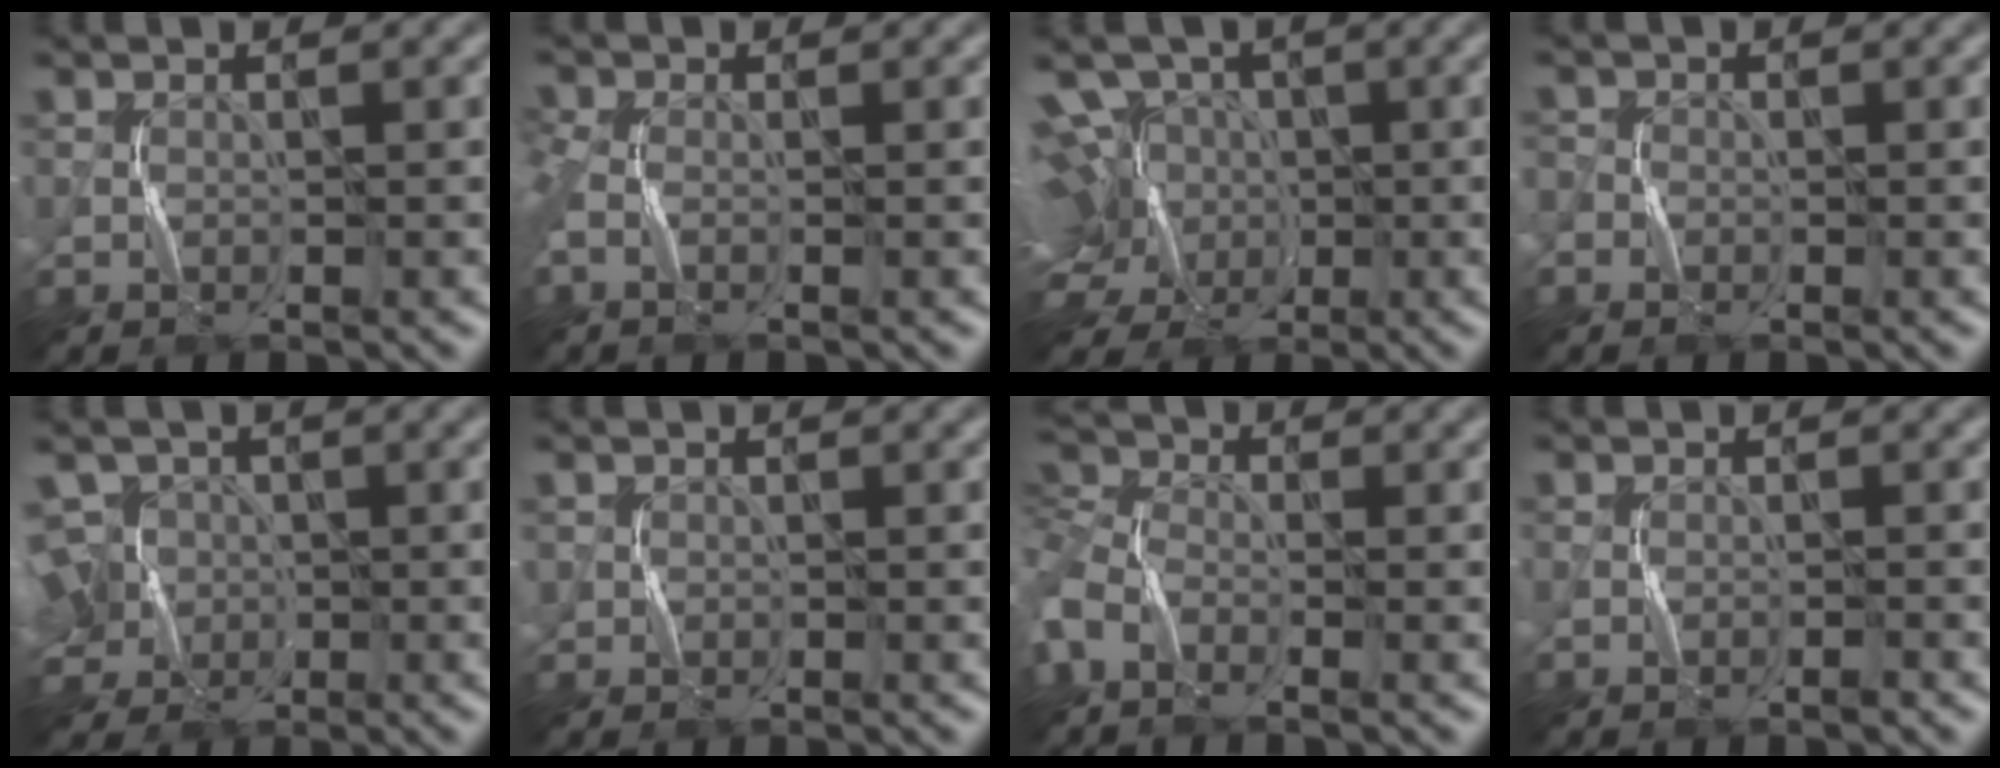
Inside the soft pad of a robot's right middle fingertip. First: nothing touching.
{"total": 3.3, "force": [-0.5, 2.0, 2.6], "torque": [-0.070, -0.001, -0.014]}
{"total": 12.3, "force": [0.0, 9.5, 7.7], "torque": [-0.135, 0.025, -0.038]}
{"total": 1.3, "force": [-0.3, 1.2, 0.3], "torque": [0.000, 0.001, -0.014]}
{"total": 9.4, "force": [0.9, 7.5, 5.5], "torque": [-0.108, 0.033, -0.031]}
{"total": 0.6, "force": [0.1, 0.6, 0.0], "torque": [0.008, -0.001, 0.000]}
{"total": 4.8, "force": [-1.0, 3.0, 3.6], "torque": [-0.099, -0.003, -0.029]}
{"total": 0.7, "force": [-0.5, 0.2, 0.5], "torque": [-0.010, 0.001, -0.009]}